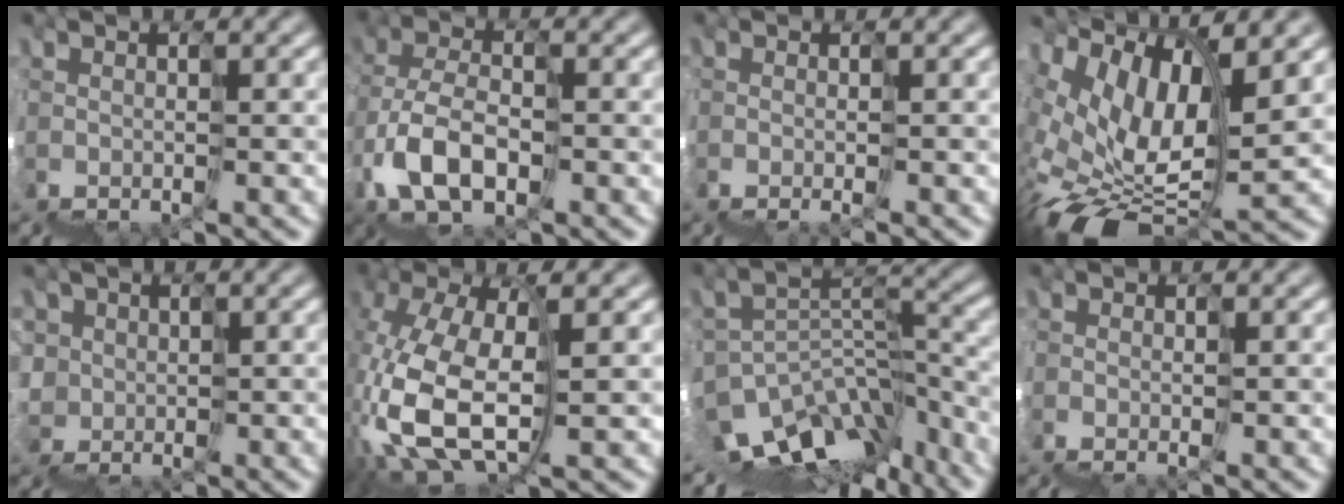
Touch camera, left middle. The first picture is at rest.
{"total": 3.0, "force": [-2.6, 1.3, 1.0], "torque": [-0.044, 0.017, -0.060]}
{"total": 2.7, "force": [-1.3, 0.7, 2.2], "torque": [-0.021, -0.012, -0.014]}
{"total": 6.6, "force": [1.8, 3.0, 5.6], "torque": [-0.115, 0.009, 0.041]}
{"total": 2.4, "force": [0.7, 2.2, -0.9], "torque": [0.029, 0.013, 0.001]}
{"total": 7.1, "force": [-1.9, 3.7, 5.8], "torque": [-0.165, 0.002, -0.032]}
{"total": 8.5, "force": [-7.8, 2.5, 2.5], "torque": [-0.052, 0.028, -0.133]}
{"total": 2.7, "force": [-1.0, 1.1, 2.3], "torque": [-0.026, -0.012, -0.012]}